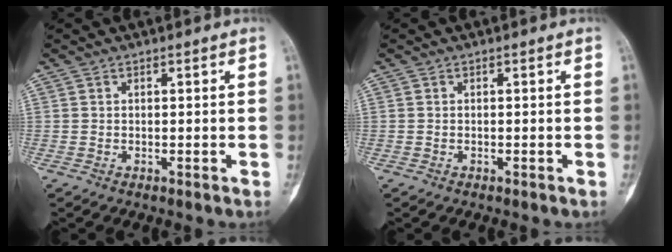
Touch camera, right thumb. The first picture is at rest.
{"total": 0.0}